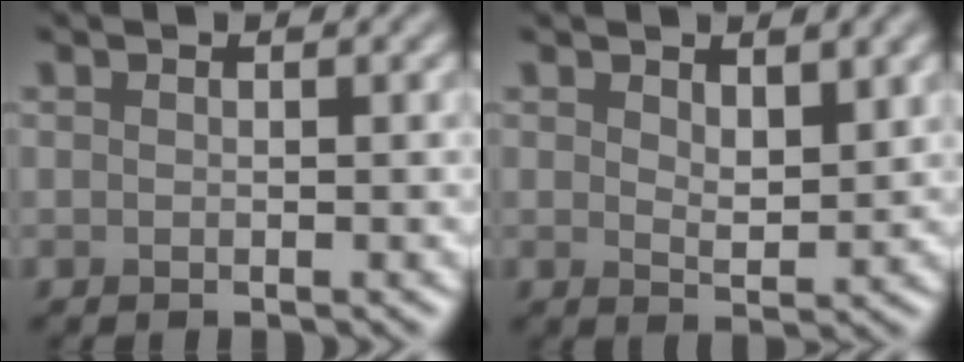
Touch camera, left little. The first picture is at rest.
{"total": 3.1, "force": [1.5, 1.5, 2.2], "torque": [-0.041, -0.006, 0.029]}